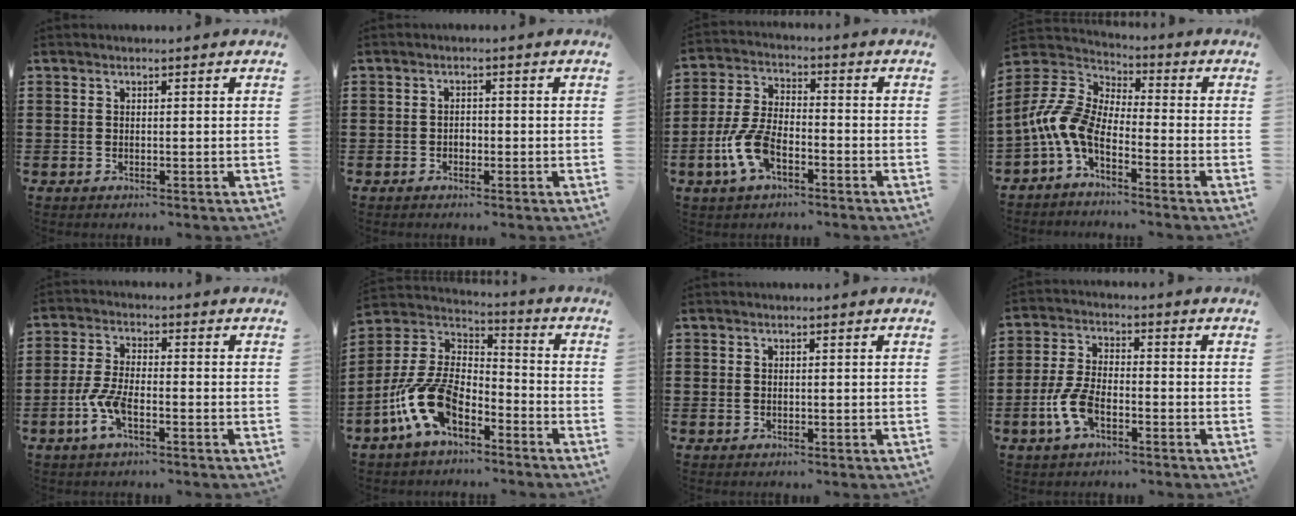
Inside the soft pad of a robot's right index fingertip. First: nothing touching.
{"total": 1.1, "force": [-0.5, 0.8, 0.7], "torque": [-0.015, -0.002, -0.011]}
{"total": 7.8, "force": [-3.3, 3.7, 6.1], "torque": [-0.154, -0.009, -0.067]}
{"total": 8.0, "force": [-4.0, 3.9, 5.8], "torque": [-0.170, -0.023, -0.093]}
{"total": 5.7, "force": [-2.4, 1.9, 4.8], "torque": [-0.122, -0.012, -0.053]}
{"total": 12.5, "force": [-7.0, 5.9, 8.5], "torque": [-0.217, 0.003, -0.143]}
{"total": 0.5, "force": [0.0, 0.5, 0.1], "torque": [-0.004, 0.003, -0.001]}
{"total": 6.2, "force": [-2.4, 2.9, 5.0], "torque": [-0.124, -0.005, -0.052]}